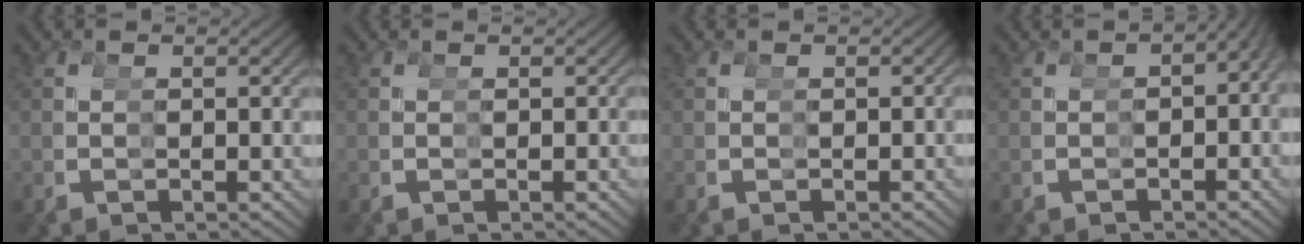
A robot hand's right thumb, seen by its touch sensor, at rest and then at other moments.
{"total": 0.7, "force": [-0.1, 0.7, -0.1], "torque": [0.003, -0.001, -0.003]}
{"total": 1.2, "force": [-0.2, 1.1, 0.0], "torque": [0.001, -0.001, -0.006]}
{"total": 3.2, "force": [-0.6, 2.7, 1.6], "torque": [-0.014, 0.009, -0.011]}